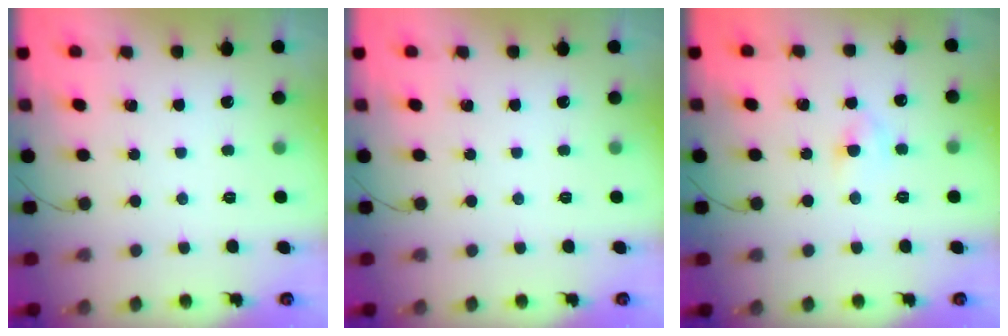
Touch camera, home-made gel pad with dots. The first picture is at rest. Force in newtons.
{"total": 0.0}
{"total": 4.6, "press": 4.4, "slide": 1.2}